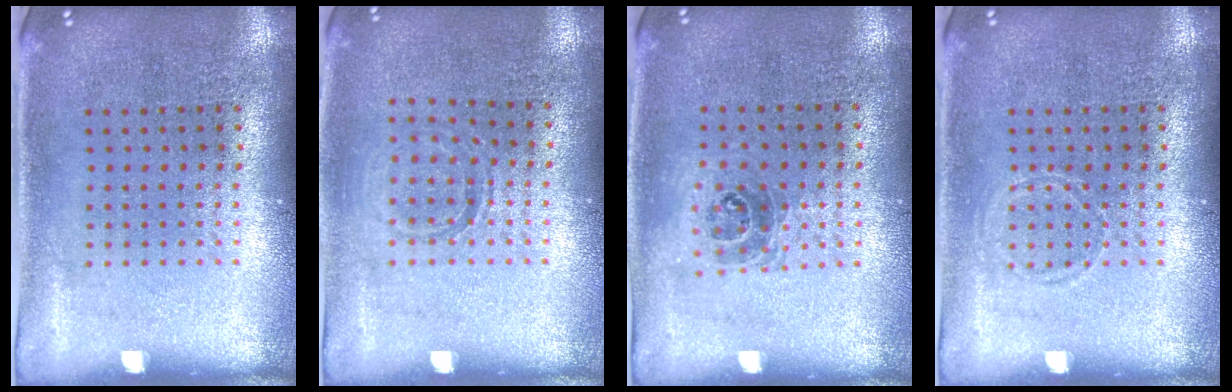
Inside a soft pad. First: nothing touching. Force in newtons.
{"total": 0.9, "press": 0.9, "slide": 0.2}
{"total": 1.1, "press": 1.0, "slide": 0.5}
{"total": 0.8, "press": 0.7, "slide": 0.2}